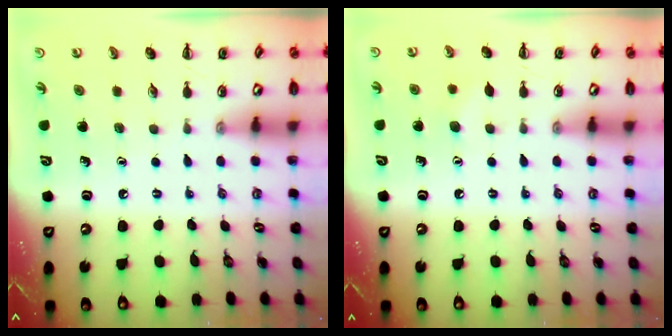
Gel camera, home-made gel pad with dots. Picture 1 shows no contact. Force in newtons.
{"total": 5.3, "press": 5.2, "slide": 1.1}